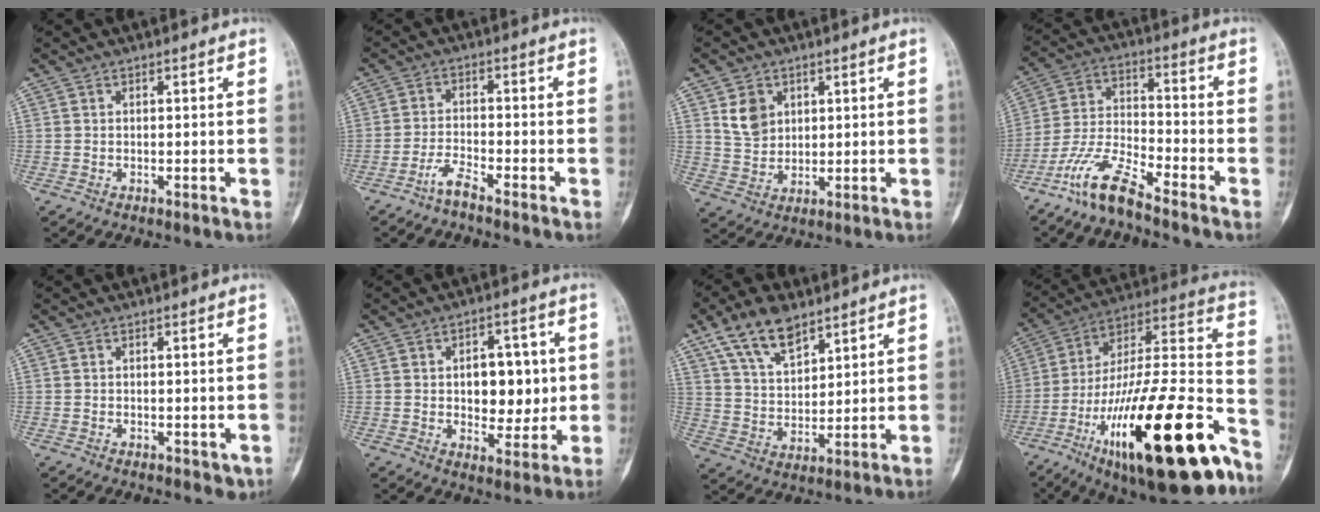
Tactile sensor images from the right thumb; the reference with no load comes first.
{"total": 3.4, "force": [-2.9, 0.5, 1.6], "torque": [-0.037, 0.019, -0.061]}
{"total": 6.5, "force": [2.5, 5.1, 3.1], "torque": [-0.032, -0.016, 0.055]}
{"total": 10.2, "force": [-8.0, 2.2, 5.9], "torque": [-0.125, 0.054, -0.164]}
{"total": 1.6, "force": [-0.2, 1.3, 0.9], "torque": [-0.002, -0.001, 0.004]}
{"total": 11.2, "force": [0.7, 7.2, 8.6], "torque": [-0.070, 0.005, 0.016]}
{"total": 11.9, "force": [7.7, 5.8, 6.9], "torque": [-0.104, -0.030, 0.149]}
{"total": 35.1, "force": [-17.7, 11.1, 28.2], "torque": [-0.413, 0.075, -0.282]}